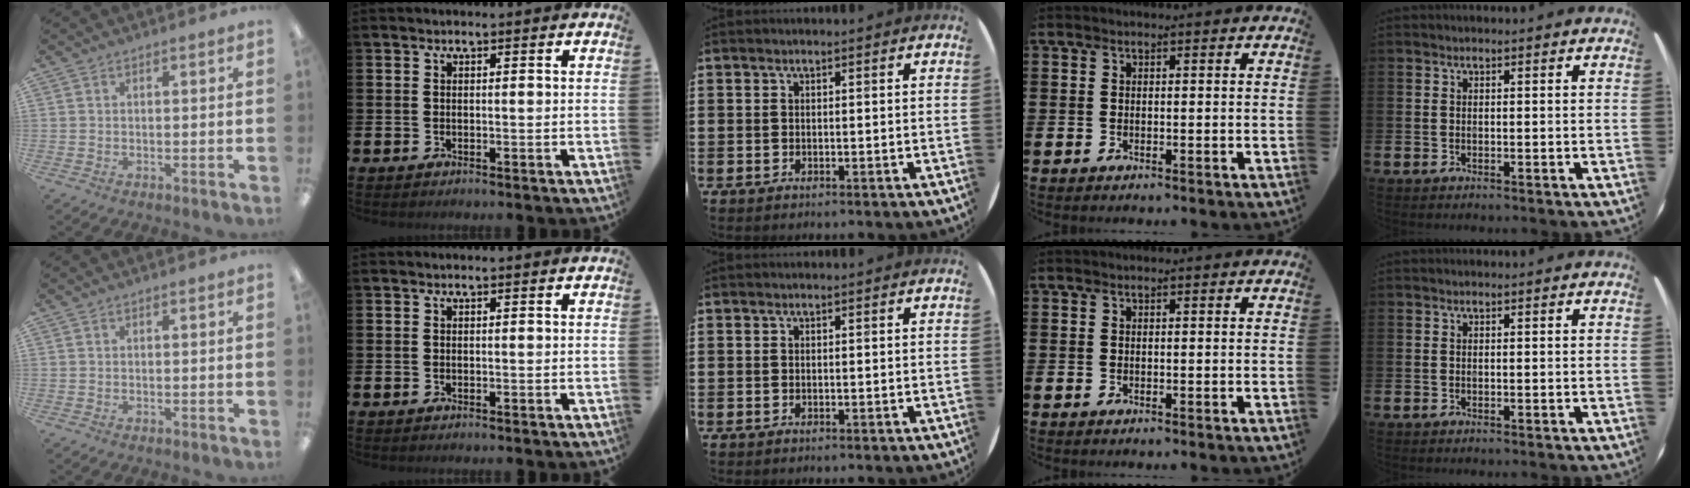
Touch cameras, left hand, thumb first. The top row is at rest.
{}